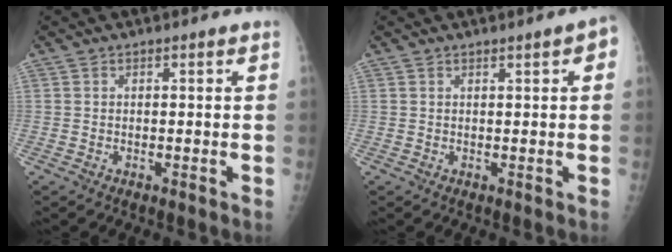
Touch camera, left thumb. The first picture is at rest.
{"total": 2.7, "force": [1.1, 0.6, 2.4], "torque": [-0.024, 0.002, 0.011]}